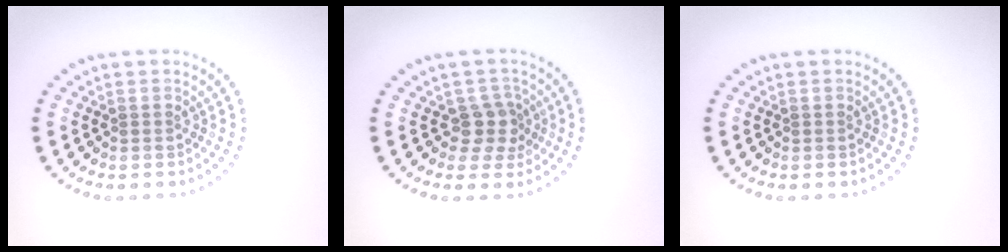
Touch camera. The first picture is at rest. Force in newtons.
{"total": 2.5, "press": 2.0, "slide": 1.5}
{"total": 0.0}